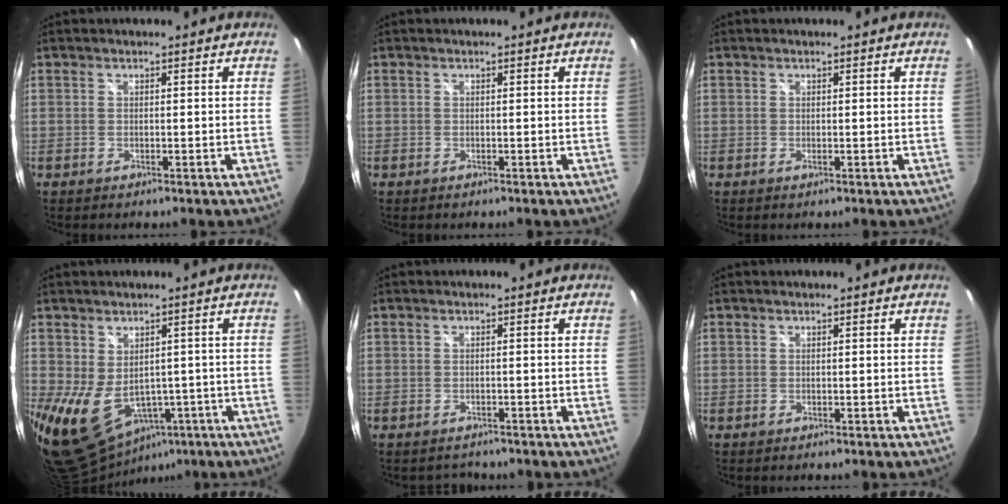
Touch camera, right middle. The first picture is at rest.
{"total": 0.0}
{"total": 0.0}
{"total": 13.0, "force": [-3.7, 9.9, 7.6], "torque": [-0.169, -0.027, -0.028]}
{"total": 2.1, "force": [-1.9, 1.0, 0.1], "torque": [-0.003, -0.003, -0.026]}
{"total": 0.0}